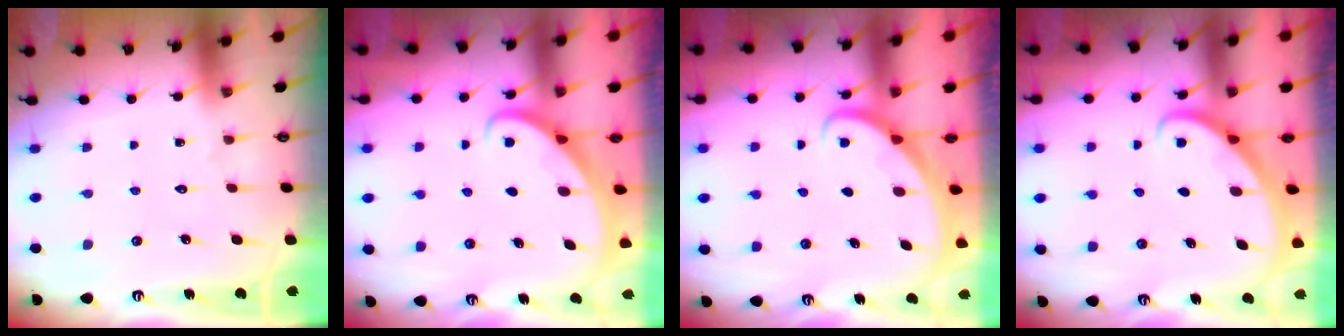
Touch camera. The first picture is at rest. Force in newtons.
{"total": 2.7, "press": 2.7, "slide": 0.2}
{"total": 2.3, "press": 2.3, "slide": 0.1}
{"total": 2.9, "press": 2.9, "slide": 0.2}